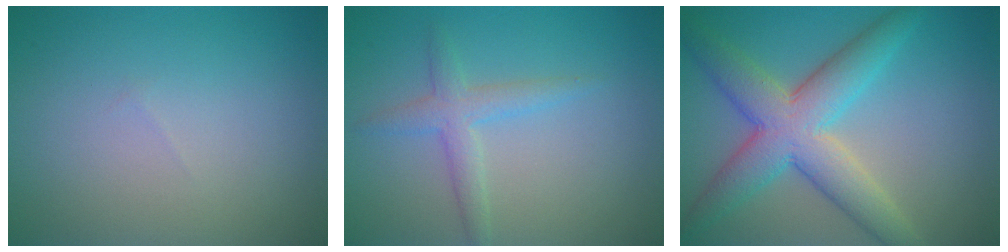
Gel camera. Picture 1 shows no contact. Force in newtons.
{"total": 2.4, "press": 2.4, "slide": 0.1}
{"total": 7.4, "press": 7.3, "slide": 0.5}